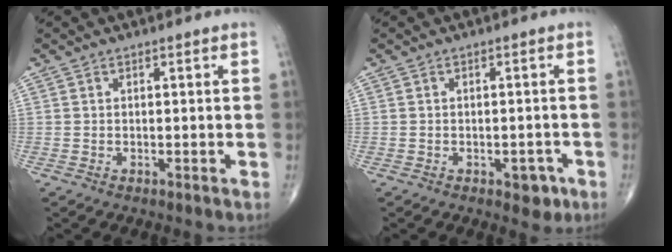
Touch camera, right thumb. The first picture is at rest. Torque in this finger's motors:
{"motor_torque": [2.92, 2.09, 0.03, -0.61, -0.03]}